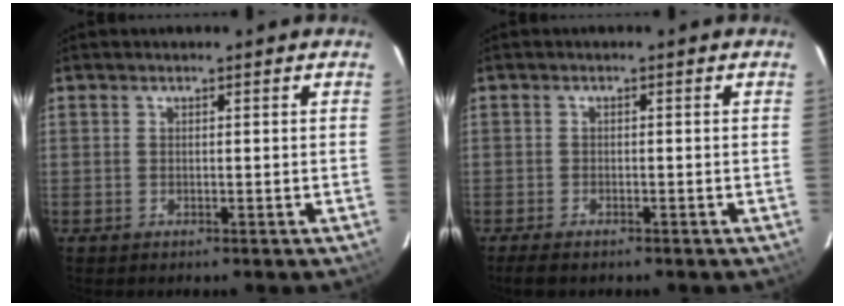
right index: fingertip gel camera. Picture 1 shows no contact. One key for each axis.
{"total": 3.7, "fx": -2.9, "fy": 1.3, "fz": 1.9, "tx": -0.050, "ty": -0.013, "tz": -0.051}